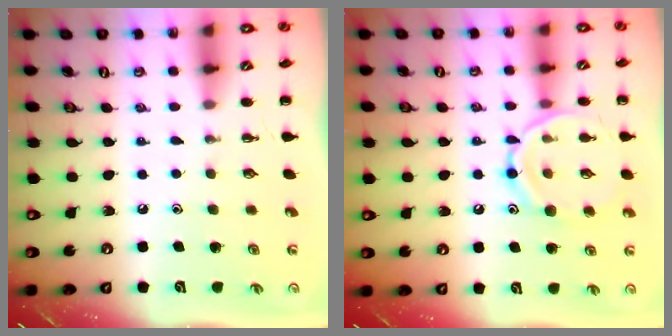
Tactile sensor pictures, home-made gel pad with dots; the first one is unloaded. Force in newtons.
{"total": 13.1, "press": 13.1, "slide": 0.8}